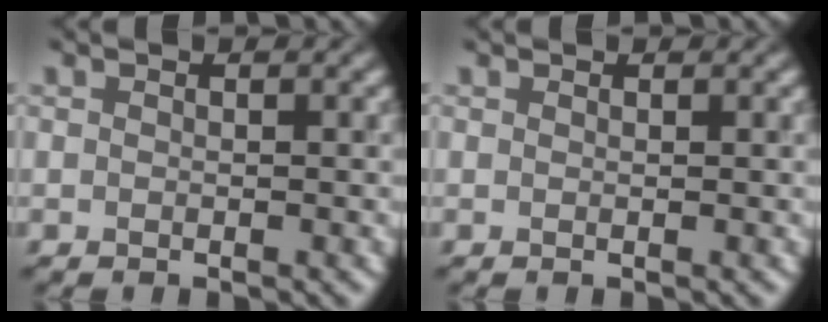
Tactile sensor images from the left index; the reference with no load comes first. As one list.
[{"total": 0.0}]